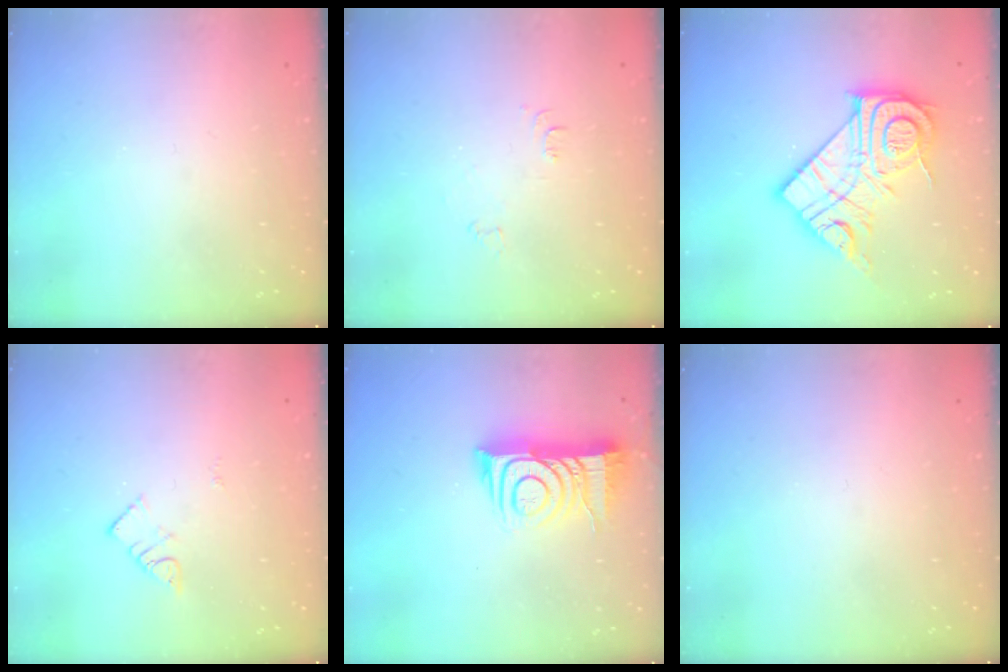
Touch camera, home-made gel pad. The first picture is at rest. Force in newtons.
{"total": 3.4, "press": 3.4, "slide": 0.4}
{"total": 20.0, "press": 20.0, "slide": 1.6}
{"total": 3.8, "press": 3.8, "slide": 0.1}
{"total": 12.2, "press": 12.2, "slide": 1.1}
{"total": 0.0}